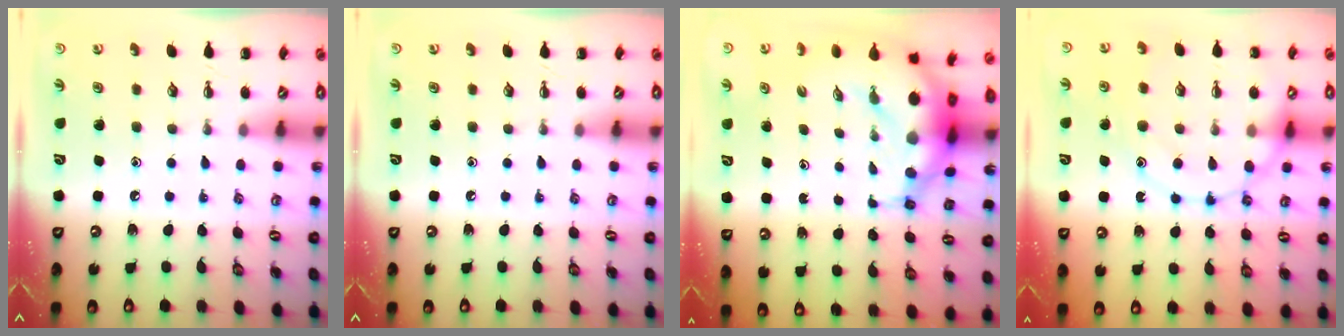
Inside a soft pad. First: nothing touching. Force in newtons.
{"total": 0.0}
{"total": 10.3, "press": 10.0, "slide": 2.7}
{"total": 15.1, "press": 15.0, "slide": 1.0}